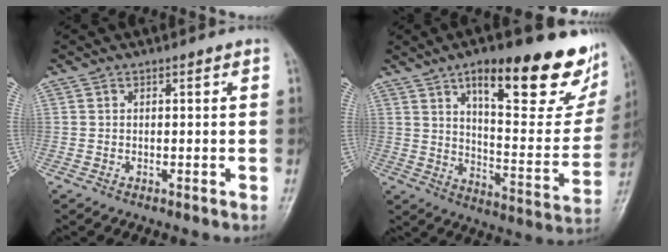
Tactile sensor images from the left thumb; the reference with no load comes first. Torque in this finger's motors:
{"motor_torque": [1.54, 0.64, 1.56, -1.21, 0.27]}